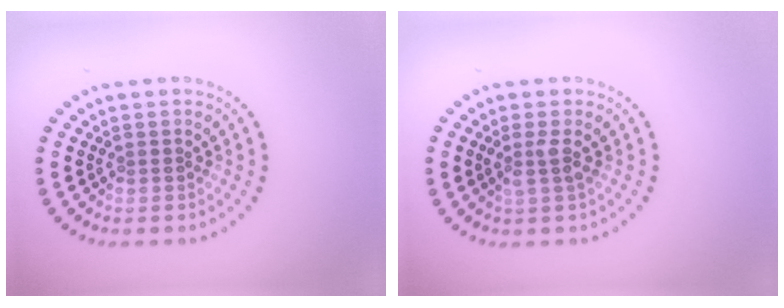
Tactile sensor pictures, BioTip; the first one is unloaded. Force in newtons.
{"total": 1.6, "press": 1.2, "slide": 1.0}